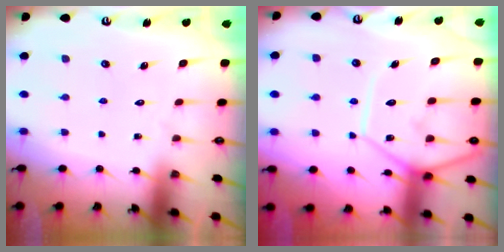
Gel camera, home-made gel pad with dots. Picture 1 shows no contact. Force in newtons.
{"total": 12.6, "press": 12.5, "slide": 1.7}